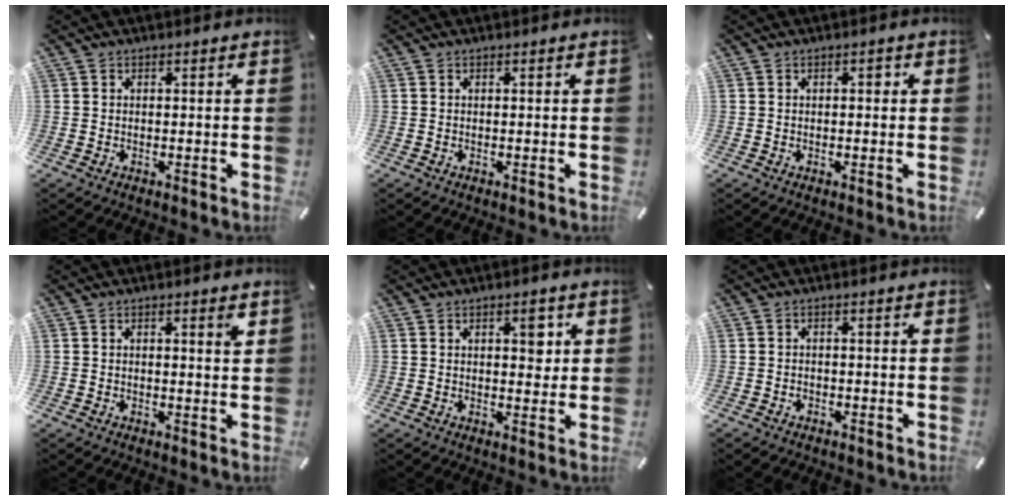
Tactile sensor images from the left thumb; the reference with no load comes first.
{"total": 0.0}
{"total": 1.4, "force": [0.1, 0.7, 1.2], "torque": [-0.016, 0.003, -0.003]}
{"total": 1.9, "force": [0.7, 0.3, 1.8], "torque": [-0.021, -0.005, 0.007]}
{"total": 5.3, "force": [1.7, 2.9, 4.2], "torque": [-0.039, -0.012, 0.017]}
{"total": 1.5, "force": [-0.8, 1.0, 0.7], "torque": [-0.016, 0.003, -0.018]}